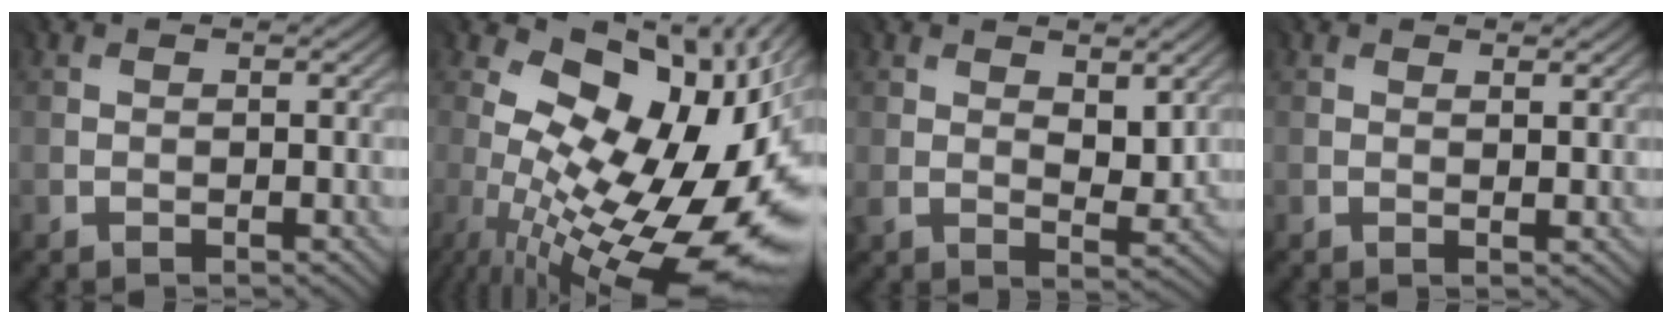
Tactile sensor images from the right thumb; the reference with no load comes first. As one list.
[{"total": 18.6, "force": [-0.6, 9.5, 16.0], "torque": [-0.216, -0.033, 0.011]}, {"total": 5.5, "force": [1.9, 3.1, 4.2], "torque": [-0.085, -0.010, 0.038]}, {"total": 1.0, "force": [0.7, 0.1, 0.6], "torque": [-0.014, -0.003, 0.015]}]